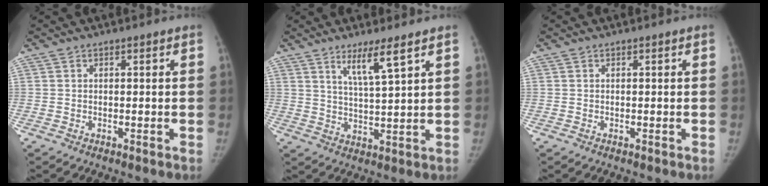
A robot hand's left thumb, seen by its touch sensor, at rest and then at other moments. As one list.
[{"total": 6.3, "force": [4.1, 0.2, 4.9], "torque": [-0.089, -0.036, 0.078]}, {"total": 0.0}]